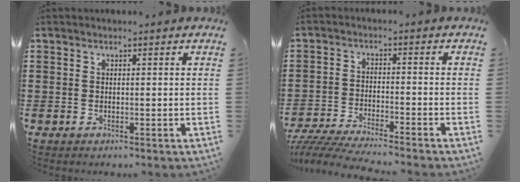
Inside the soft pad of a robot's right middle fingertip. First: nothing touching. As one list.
[{"total": 4.5, "force": [-4.4, 0.0, 1.1], "torque": [-0.035, -0.010, -0.092]}]